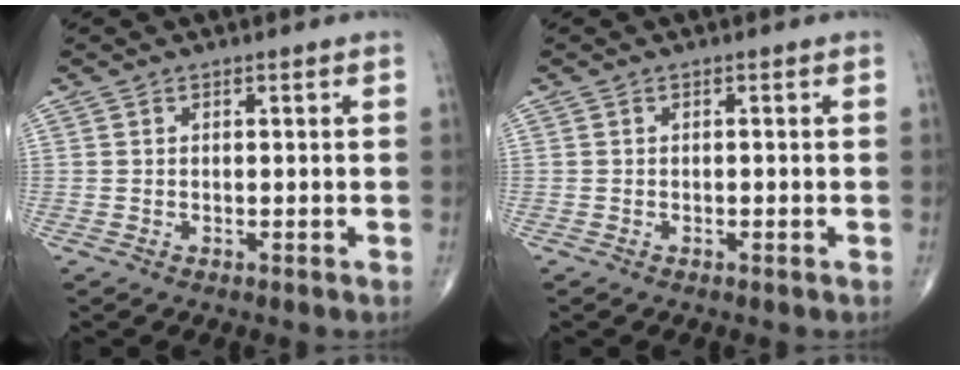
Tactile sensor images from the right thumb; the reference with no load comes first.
{"total": 0.0}